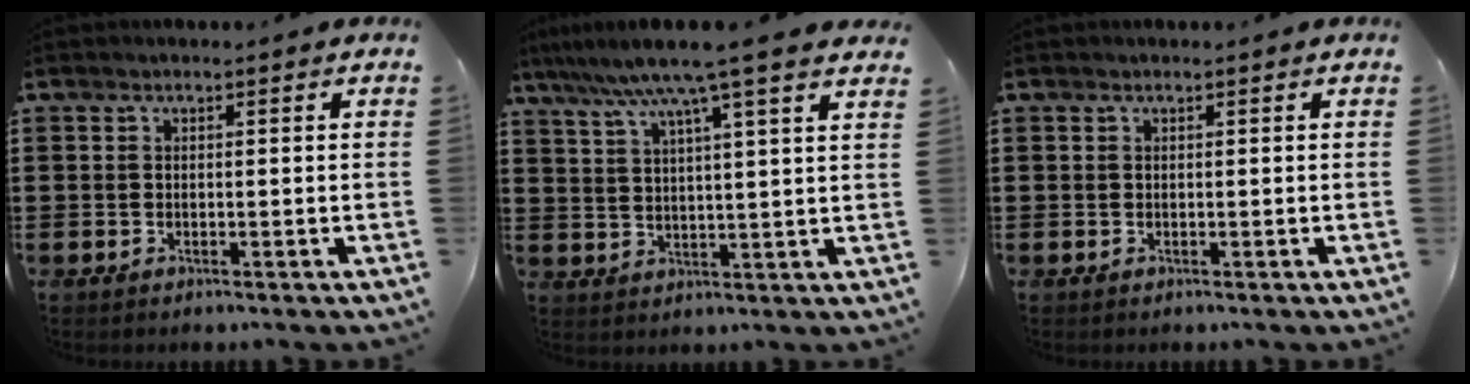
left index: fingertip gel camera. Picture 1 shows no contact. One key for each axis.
{"total": 8.1, "fx": 6.2, "fy": -0.4, "fz": 5.1, "tx": -0.120, "ty": -0.024, "tz": 0.104}
{"total": 0.0}